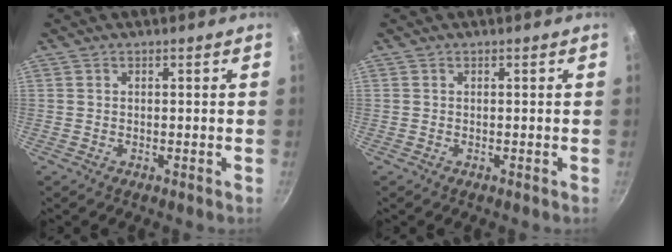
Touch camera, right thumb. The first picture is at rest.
{"total": 0.0}